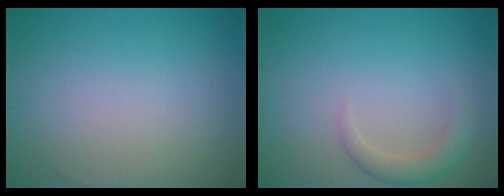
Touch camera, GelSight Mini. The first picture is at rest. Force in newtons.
{"total": 2.4, "press": 2.3, "slide": 0.3}